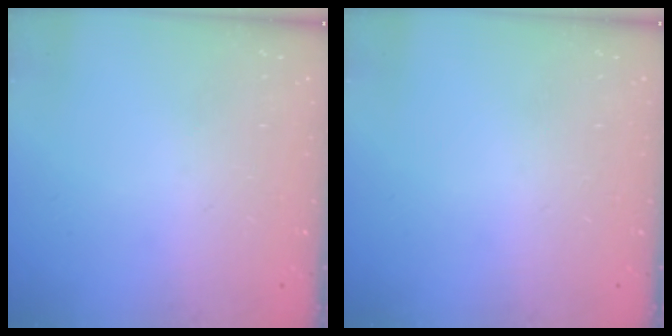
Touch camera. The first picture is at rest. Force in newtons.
{"total": 0.0}